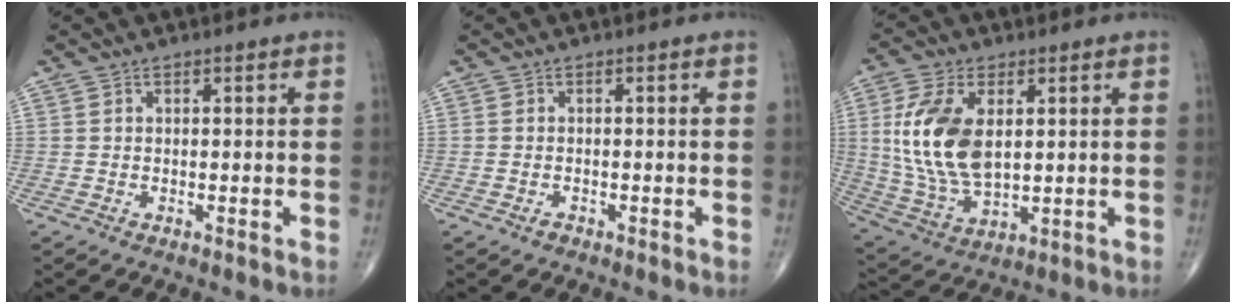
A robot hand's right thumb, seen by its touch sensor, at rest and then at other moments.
{"total": 0.9, "force": [-0.6, 0.6, 0.4], "torque": [-0.007, 0.003, -0.011]}
{"total": 15.5, "force": [2.9, 8.6, 12.6], "torque": [-0.256, -0.012, 0.066]}